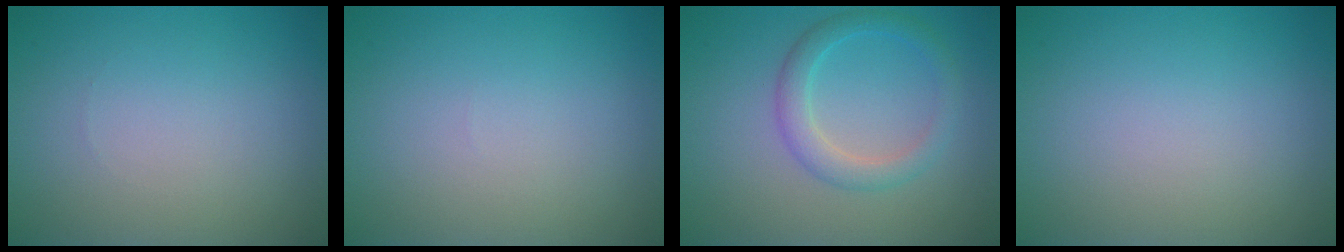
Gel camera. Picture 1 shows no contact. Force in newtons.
{"total": 0.0}
{"total": 2.8, "press": 2.8, "slide": 0.1}
{"total": 0.0}